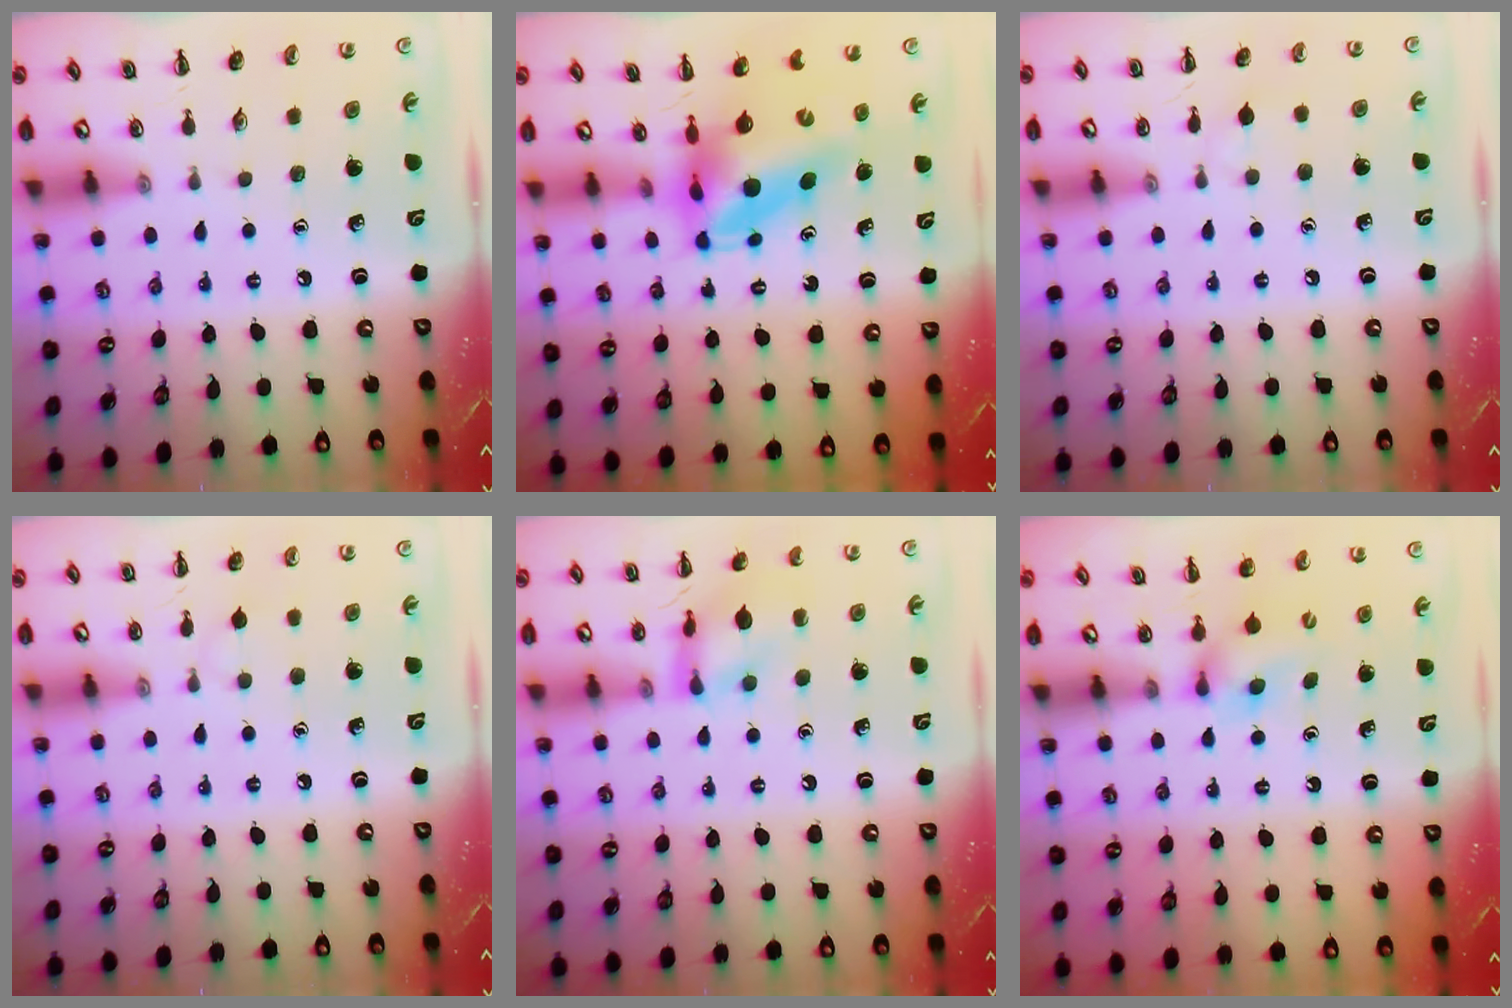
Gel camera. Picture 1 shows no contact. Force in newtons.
{"total": 7.0, "press": 6.7, "slide": 2.0}
{"total": 3.7, "press": 3.4, "slide": 1.5}
{"total": 3.7, "press": 3.4, "slide": 1.5}
{"total": 11.7, "press": 11.7, "slide": 0.9}
{"total": 5.9, "press": 5.7, "slide": 1.2}